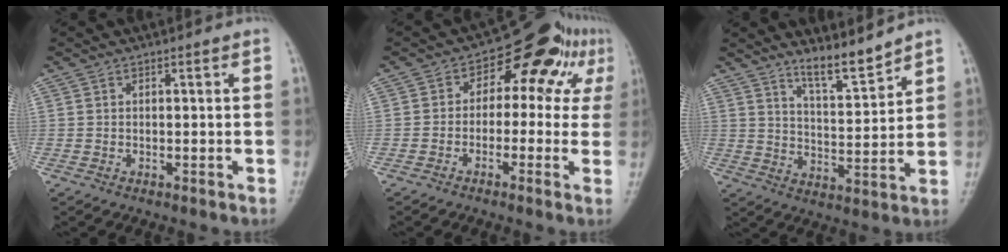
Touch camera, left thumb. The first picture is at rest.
{"total": 11.5, "force": [2.0, 7.7, 8.3], "torque": [-0.047, 0.041, 0.011]}
{"total": 7.2, "force": [6.3, 0.8, 3.4], "torque": [-0.051, -0.060, 0.113]}